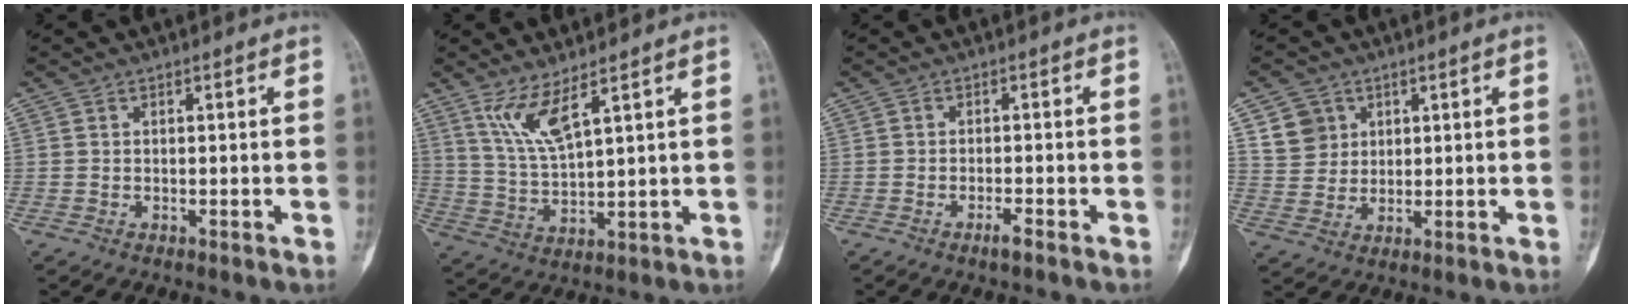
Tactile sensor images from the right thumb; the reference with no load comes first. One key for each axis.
{"total": 7.0, "fx": 4.4, "fy": 1.0, "fz": 5.3, "tx": -0.115, "ty": -0.036, "tz": 0.099}
{"total": 1.8, "fx": -1.3, "fy": 0.2, "fz": 1.3, "tx": -0.031, "ty": 0.003, "tz": -0.025}
{"total": 6.2, "fx": 2.8, "fy": 5.3, "fz": 1.5, "tx": -0.003, "ty": -0.013, "tz": 0.056}